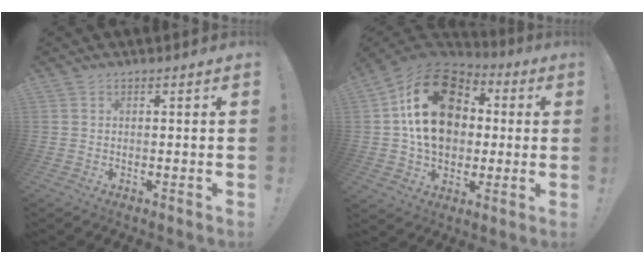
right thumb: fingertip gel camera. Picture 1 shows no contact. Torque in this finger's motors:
{"motor_torque": [0.53, 1.88, 0.54, 0.23, 0.19]}